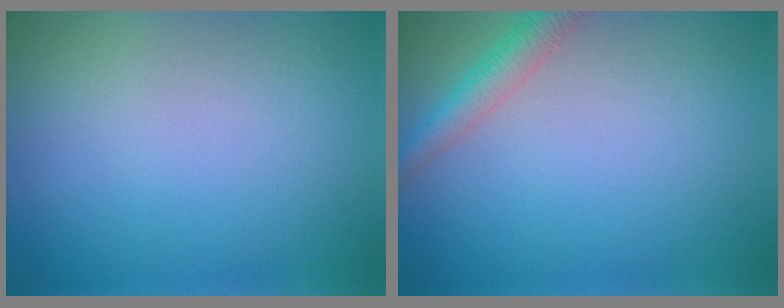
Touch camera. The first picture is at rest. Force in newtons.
{"total": 2.6, "press": 2.6, "slide": 0.1}